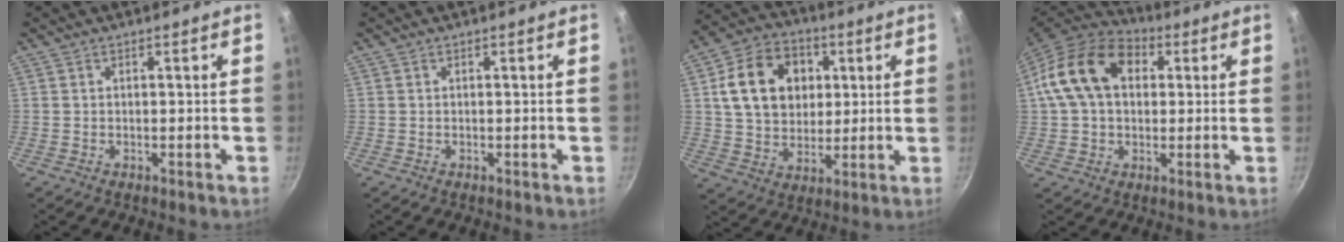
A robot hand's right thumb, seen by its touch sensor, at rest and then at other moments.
{"total": 0.0}
{"total": 16.5, "force": [3.8, 12.8, 9.7], "torque": [-0.138, 0.007, 0.061]}
{"total": 16.1, "force": [3.6, 11.5, 10.8], "torque": [-0.170, 0.026, 0.046]}